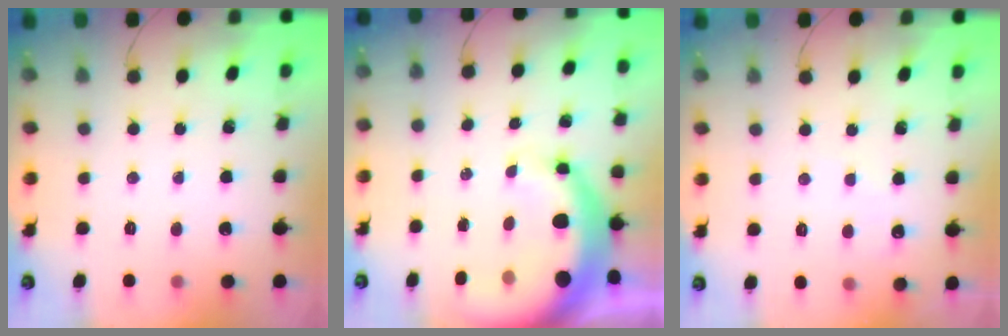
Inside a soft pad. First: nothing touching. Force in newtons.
{"total": 10.4, "press": 10.2, "slide": 1.7}
{"total": 5.7, "press": 5.6, "slide": 1.3}